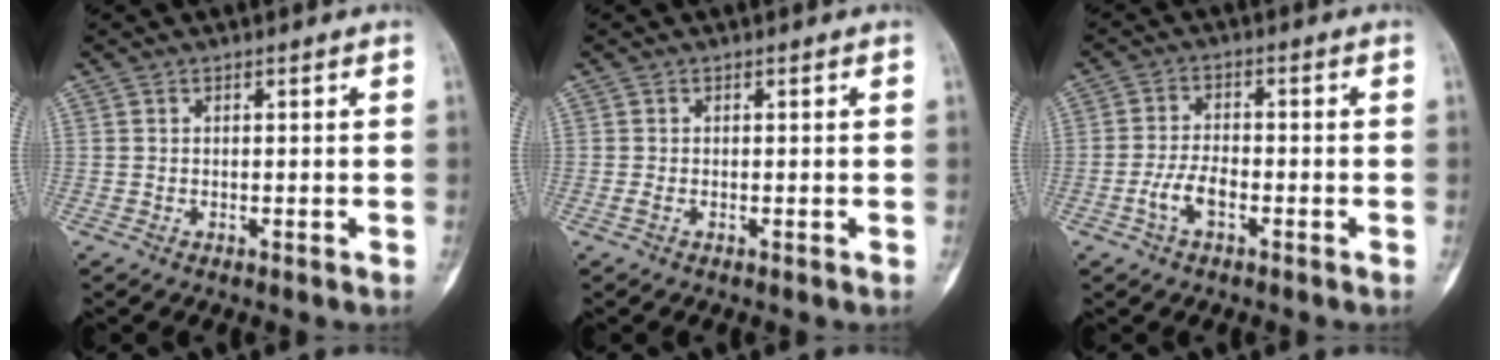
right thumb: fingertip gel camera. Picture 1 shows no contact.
{"total": 0.5, "force": [-0.2, 0.2, 0.5], "torque": [-0.016, -0.003, -0.006]}
{"total": 4.8, "force": [-2.1, 2.3, 3.7], "torque": [-0.073, 0.019, -0.040]}